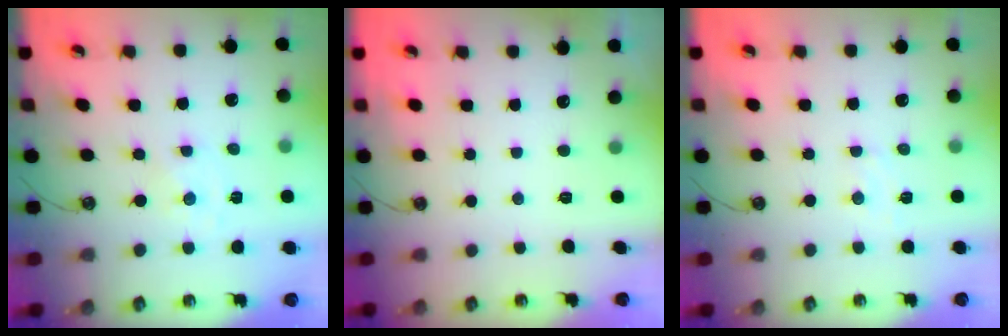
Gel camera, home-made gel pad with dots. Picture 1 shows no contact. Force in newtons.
{"total": 0.0}
{"total": 4.8, "press": 4.7, "slide": 0.4}